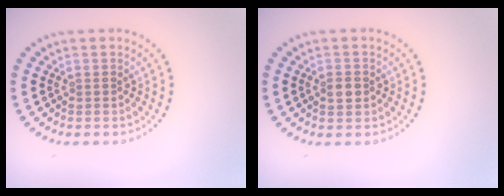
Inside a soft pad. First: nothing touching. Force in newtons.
{"total": 1.6, "press": 1.5, "slide": 0.3}